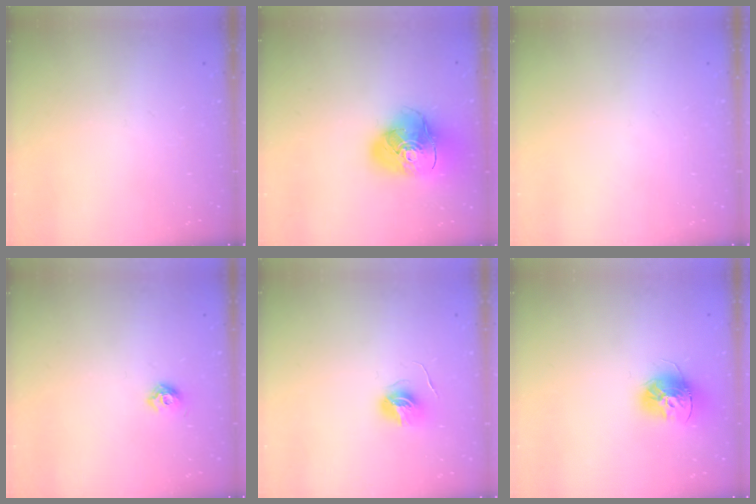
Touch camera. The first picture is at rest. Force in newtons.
{"total": 16.7, "press": 16.6, "slide": 2.3}
{"total": 0.0}
{"total": 6.7, "press": 6.7, "slide": 0.8}
{"total": 5.9, "press": 5.9, "slide": 0.4}
{"total": 13.6, "press": 13.6, "slide": 1.3}